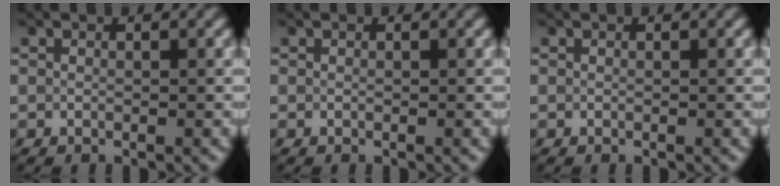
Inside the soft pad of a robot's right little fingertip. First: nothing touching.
{"total": 0.0}
{"total": 0.0}